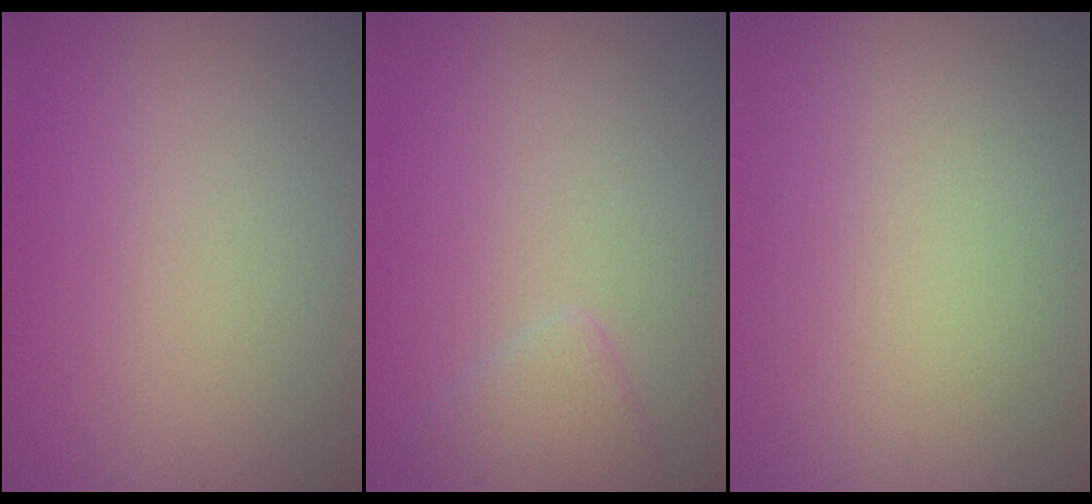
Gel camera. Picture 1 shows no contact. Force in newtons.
{"total": 1.7, "press": 1.7, "slide": 0.2}
{"total": 0.0}